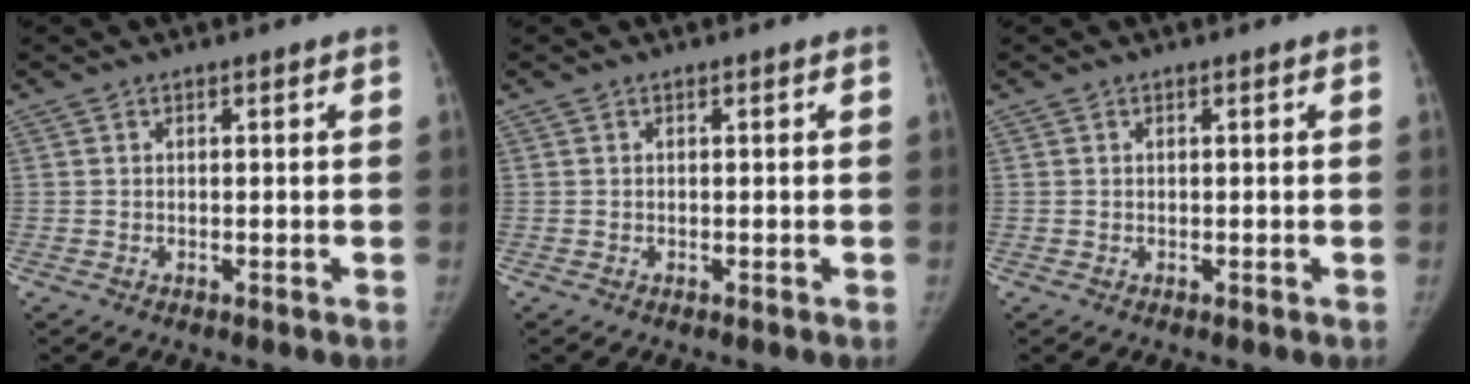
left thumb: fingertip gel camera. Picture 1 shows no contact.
{"total": 0.0}
{"total": 0.0}